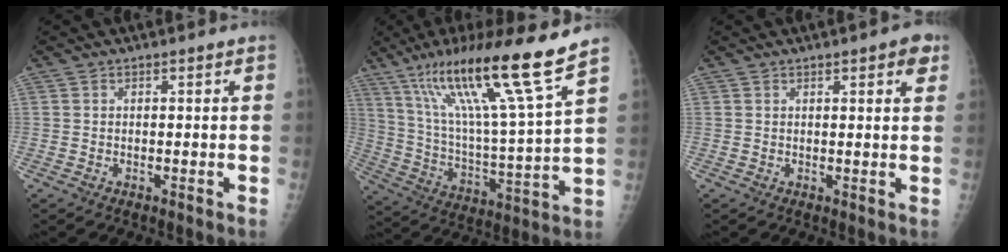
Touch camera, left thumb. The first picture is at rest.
{"total": 21.4, "force": [14.3, 0.4, 16.0], "torque": [-0.257, -0.061, 0.252]}
{"total": 4.1, "force": [2.3, 1.2, 3.2], "torque": [-0.031, -0.007, 0.024]}